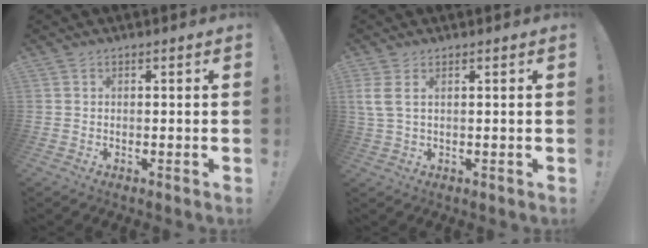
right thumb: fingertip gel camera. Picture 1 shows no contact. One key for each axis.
{"total": 3.4, "fx": 1.4, "fy": 0.7, "fz": 3.1, "tx": -0.060, "ty": -0.003, "tz": 0.027}